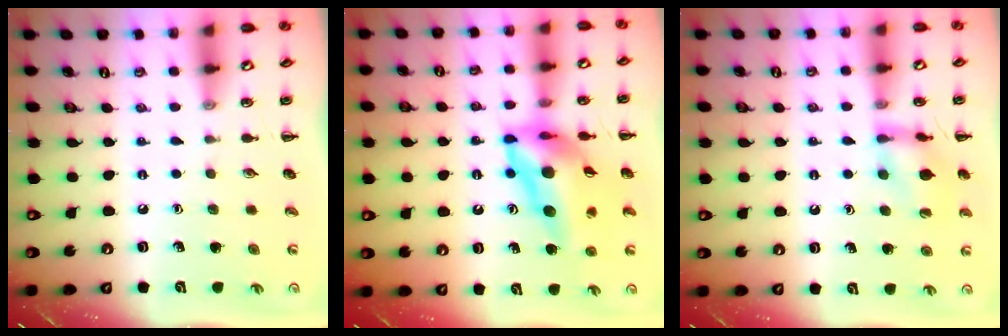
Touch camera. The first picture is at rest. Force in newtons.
{"total": 16.7, "press": 15.8, "slide": 5.4}
{"total": 13.7, "press": 13.6, "slide": 2.0}